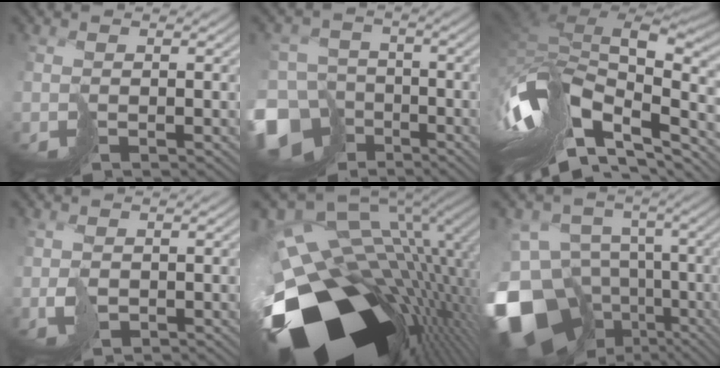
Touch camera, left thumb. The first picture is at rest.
{"total": 16.1, "force": [-8.5, 11.8, 7.0], "torque": [-0.184, -0.059, -0.148]}
{"total": 17.0, "force": [-5.8, 8.7, 13.5], "torque": [-0.315, -0.013, -0.095]}
{"total": 2.8, "force": [-0.1, 2.0, 2.0], "torque": [-0.050, -0.006, 0.000]}
{"total": 21.7, "force": [-7.7, 12.8, 15.7], "torque": [-0.281, -0.047, -0.080]}
{"total": 19.4, "force": [-9.8, 13.3, 10.1], "torque": [-0.251, -0.027, -0.139]}